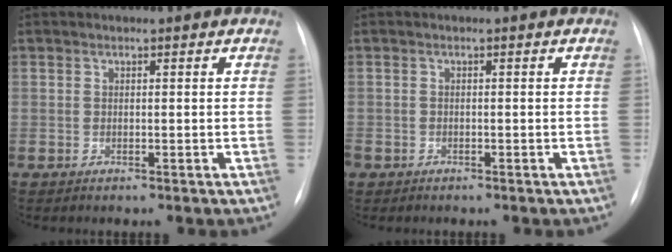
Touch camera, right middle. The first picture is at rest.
{"total": 2.7, "force": [-1.8, 1.8, 0.8], "torque": [-0.022, -0.002, -0.030]}